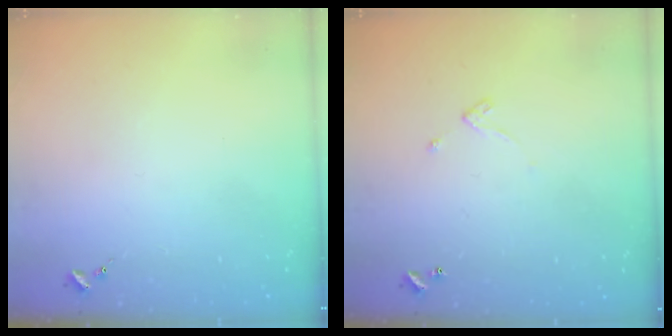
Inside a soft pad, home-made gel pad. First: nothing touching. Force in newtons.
{"total": 3.2, "press": 3.2, "slide": 0.4}